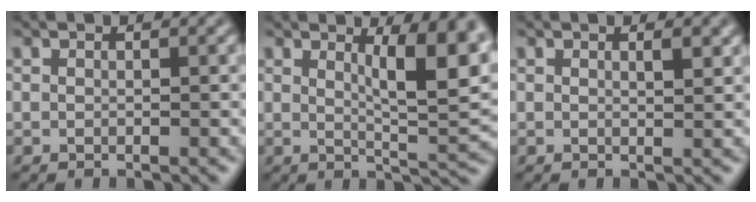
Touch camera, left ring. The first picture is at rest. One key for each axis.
{"total": 7.5, "fx": 2.6, "fy": 2.0, "fz": 6.7, "tx": -0.087, "ty": -0.007, "tz": 0.043}
{"total": 1.1, "fx": 0.6, "fy": 0.3, "fz": 0.9, "tx": -0.012, "ty": -0.003, "tz": 0.010}